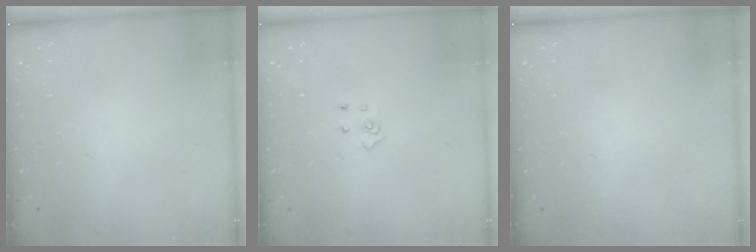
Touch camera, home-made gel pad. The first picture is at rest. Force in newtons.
{"total": 3.9, "press": 3.8, "slide": 0.4}
{"total": 0.0}